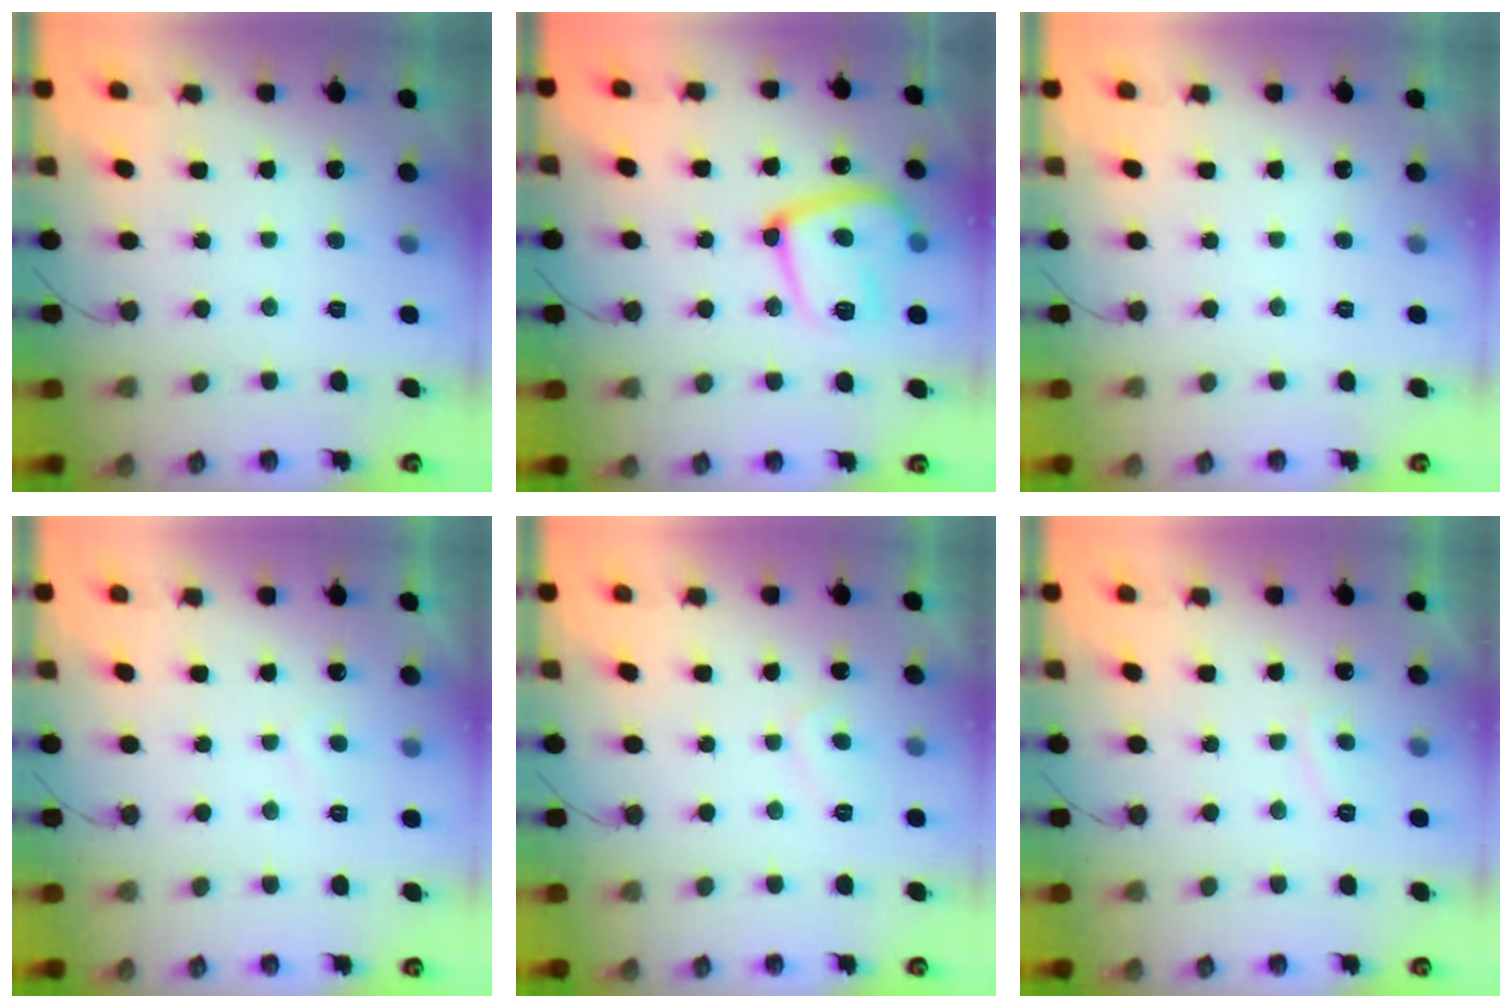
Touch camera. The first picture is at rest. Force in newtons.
{"total": 16.8, "press": 16.7, "slide": 1.7}
{"total": 0.0}
{"total": 1.3, "press": 1.2, "slide": 0.4}
{"total": 1.9, "press": 1.8, "slide": 0.7}
{"total": 3.1, "press": 3.0, "slide": 0.8}